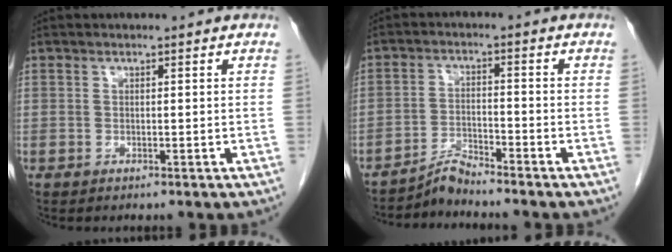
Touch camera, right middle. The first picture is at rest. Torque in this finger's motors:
{"motor_torque": [-0.03, -0.26, -0.02, -0.01]}